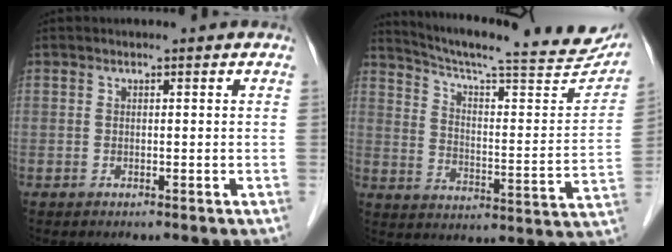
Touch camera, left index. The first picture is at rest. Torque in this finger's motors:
{"motor_torque": [-0.50, -1.09, 0.07, 0.04]}